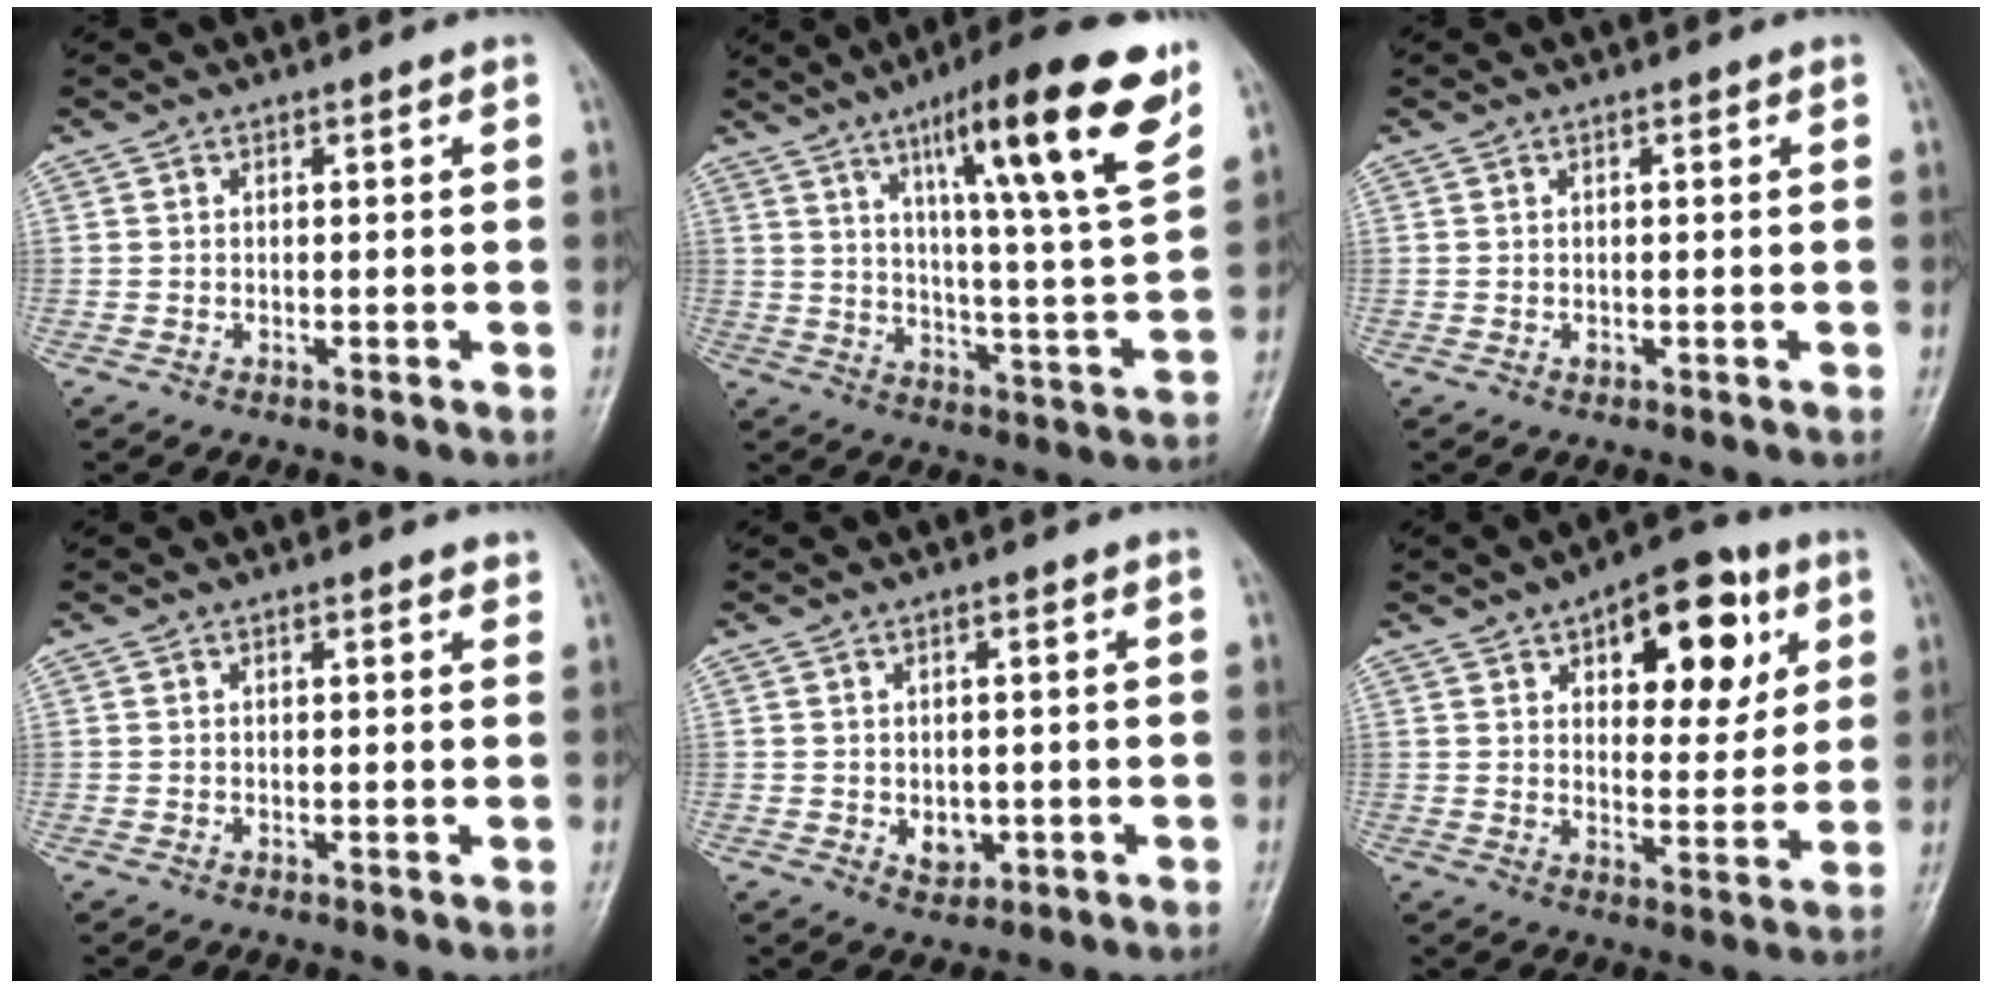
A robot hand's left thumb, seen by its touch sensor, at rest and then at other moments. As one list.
[{"total": 21.1, "force": [11.5, 2.7, 17.5], "torque": [-0.239, -0.047, 0.175]}, {"total": 0.7, "force": [0.0, 0.5, 0.4], "torque": [-0.002, 0.000, 0.001]}, {"total": 1.6, "force": [1.3, 0.5, 0.9], "torque": [-0.007, -0.002, 0.013]}, {"total": 3.2, "force": [-0.4, 2.4, 2.1], "torque": [-0.018, -0.002, 0.003]}, {"total": 15.5, "force": [6.7, 7.9, 11.5], "torque": [-0.106, -0.019, 0.094]}]